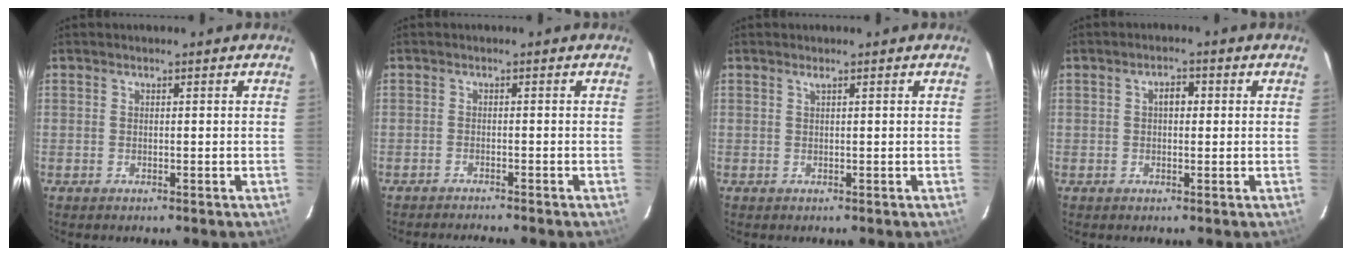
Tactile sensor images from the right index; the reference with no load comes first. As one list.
[{"total": 4.1, "force": [-3.9, -0.3, 1.2], "torque": [-0.037, -0.007, -0.064]}, {"total": 0.5, "force": [0.3, -0.2, 0.4], "torque": [-0.008, 0.000, 0.004]}, {"total": 2.5, "force": [0.4, 1.6, 1.9], "torque": [-0.029, 0.011, 0.005]}]